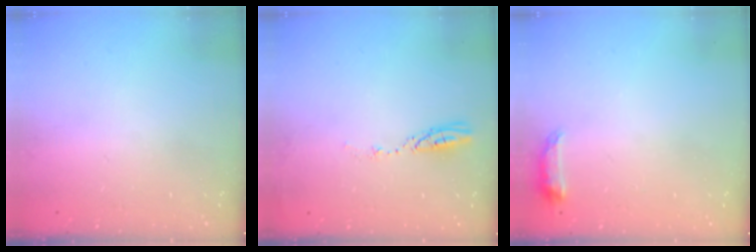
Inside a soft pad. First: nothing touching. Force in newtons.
{"total": 3.5, "press": 3.5, "slide": 0.3}
{"total": 6.5, "press": 6.4, "slide": 1.0}